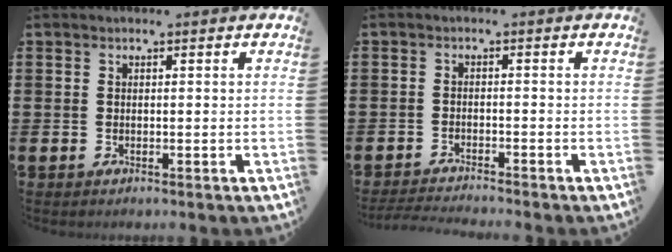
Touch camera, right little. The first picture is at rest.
{"total": 1.8, "force": [-1.8, -0.2, 0.2], "torque": [-0.003, 0.000, -0.036]}